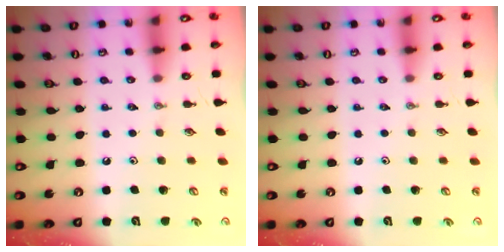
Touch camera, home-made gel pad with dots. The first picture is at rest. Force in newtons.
{"total": 0.0}